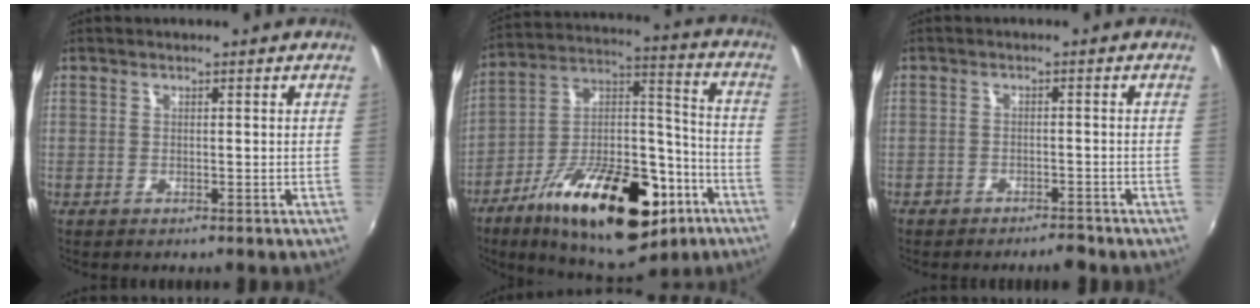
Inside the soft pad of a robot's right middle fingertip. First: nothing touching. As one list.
[{"total": 27.9, "force": [-14.4, 12.3, 20.5], "torque": [-0.329, 0.005, -0.217]}, {"total": 3.7, "force": [-3.2, 1.4, 1.1], "torque": [-0.032, -0.002, -0.051]}]